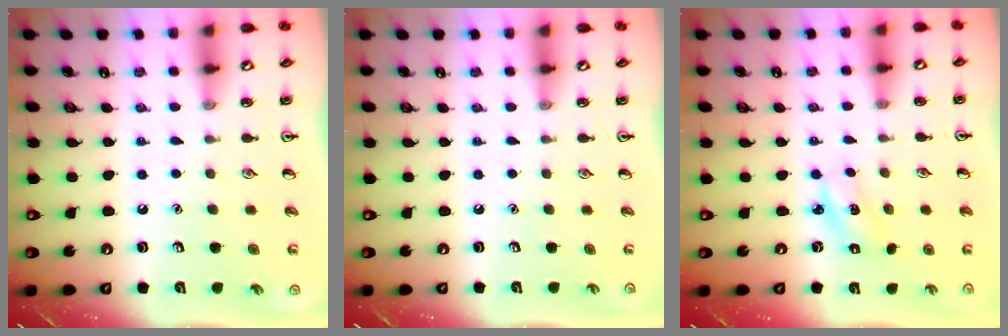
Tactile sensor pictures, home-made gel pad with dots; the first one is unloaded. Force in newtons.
{"total": 0.0}
{"total": 2.2, "press": 2.1, "slide": 0.5}